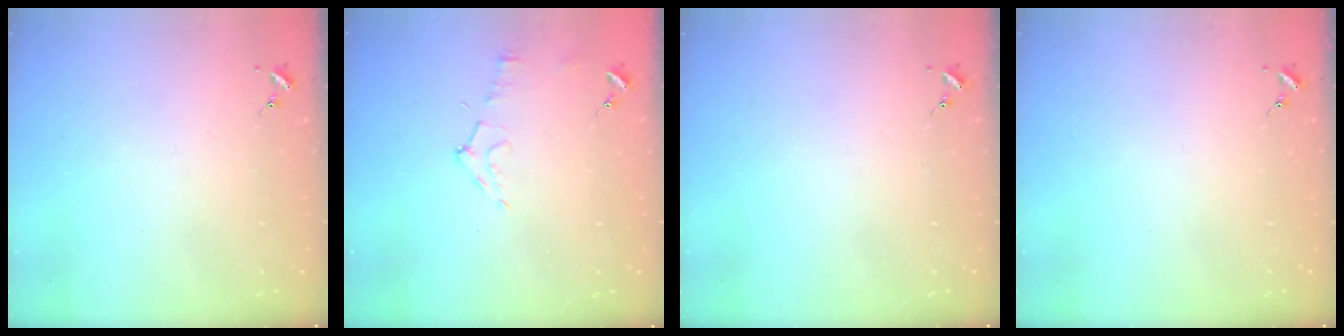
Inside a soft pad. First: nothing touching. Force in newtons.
{"total": 7.4, "press": 7.4, "slide": 0.7}
{"total": 0.0}
{"total": 0.0}